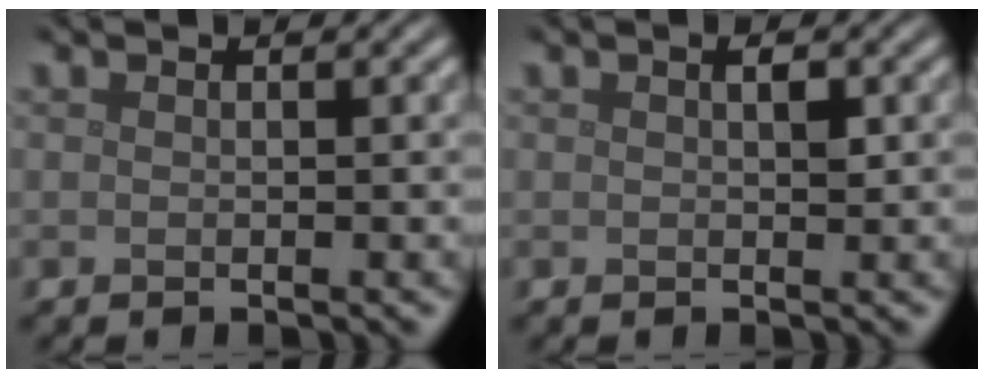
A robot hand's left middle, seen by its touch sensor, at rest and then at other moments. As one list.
[{"total": 0.9, "force": [0.3, 0.3, 0.8], "torque": [-0.012, 0.001, 0.005]}]